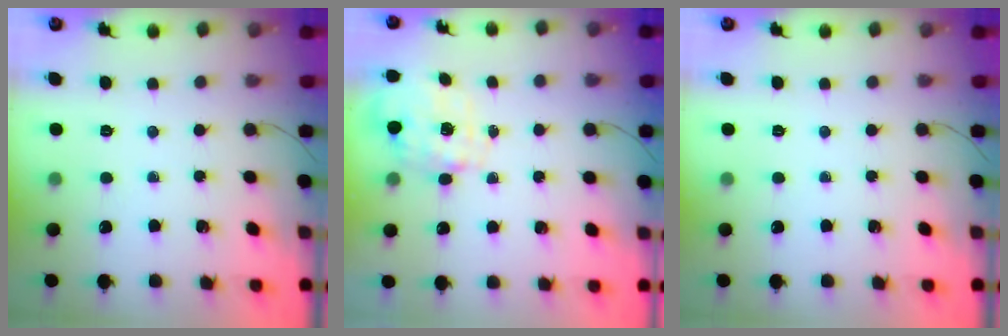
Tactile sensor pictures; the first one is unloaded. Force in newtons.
{"total": 2.8, "press": 2.6, "slide": 0.9}
{"total": 0.0}